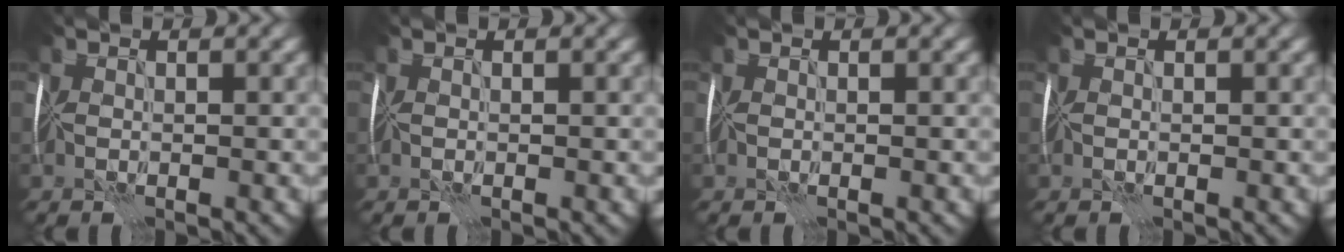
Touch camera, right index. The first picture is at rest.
{"total": 0.0}
{"total": 0.0}
{"total": 0.0}